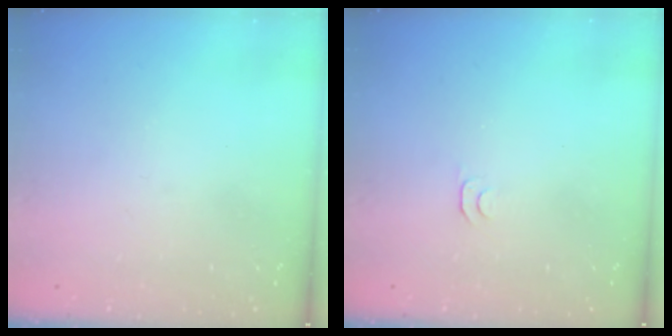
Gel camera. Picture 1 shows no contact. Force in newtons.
{"total": 3.6, "press": 3.6, "slide": 0.5}